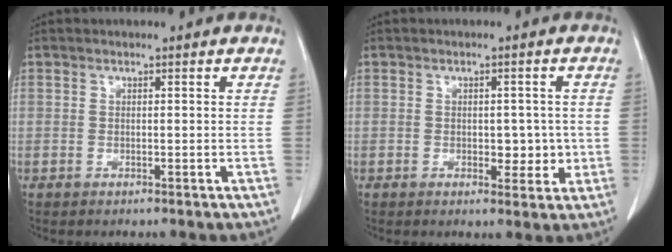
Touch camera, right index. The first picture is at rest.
{"total": 3.9, "force": [-0.4, 2.4, 3.0], "torque": [-0.028, 0.002, 0.001]}